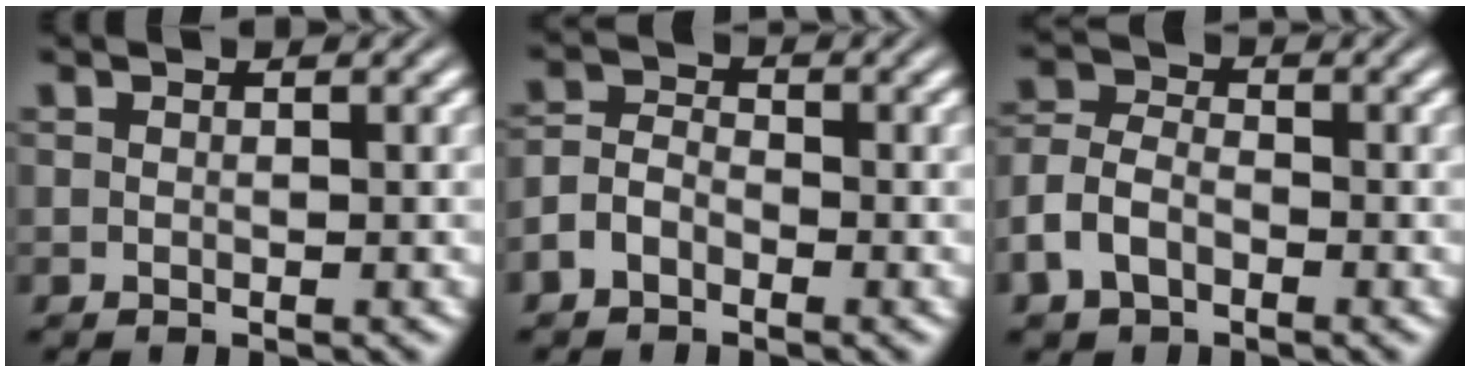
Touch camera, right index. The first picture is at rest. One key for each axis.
{"total": 2.5, "fx": -1.3, "fy": 1.8, "fz": 1.2, "tx": -0.020, "ty": -0.014, "tz": -0.020}
{"total": 3.5, "fx": -1.5, "fy": 2.6, "fz": 1.7, "tx": -0.044, "ty": -0.017, "tz": -0.020}